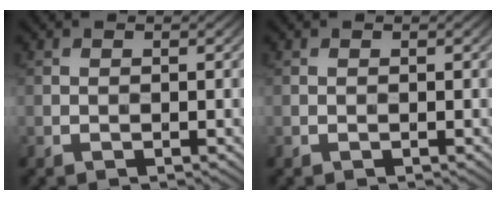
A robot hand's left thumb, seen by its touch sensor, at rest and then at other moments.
{"total": 0.0}